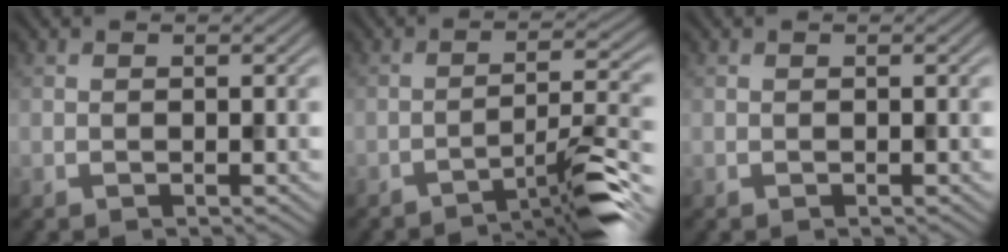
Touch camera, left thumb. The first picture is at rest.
{"total": 6.5, "force": [-4.8, 0.4, 4.4], "torque": [-0.055, 0.024, -0.088]}
{"total": 0.0}